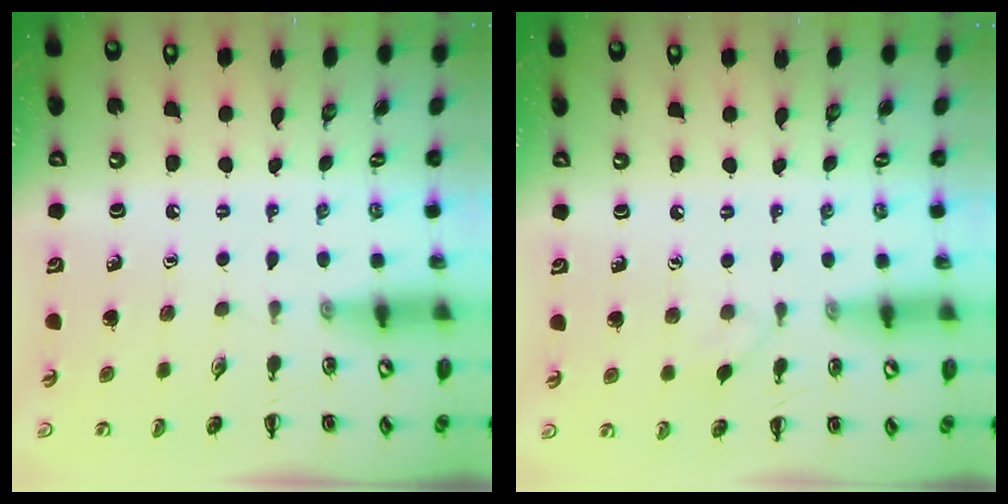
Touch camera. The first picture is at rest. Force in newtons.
{"total": 3.0, "press": 2.8, "slide": 1.0}